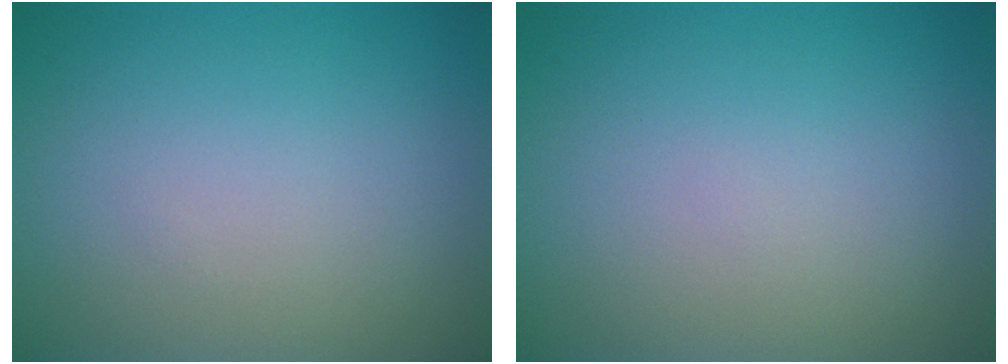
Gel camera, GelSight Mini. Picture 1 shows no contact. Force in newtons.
{"total": 0.0}